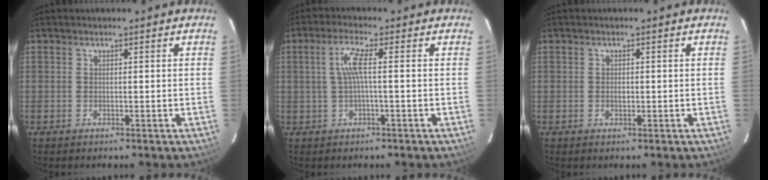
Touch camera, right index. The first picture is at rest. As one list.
[{"total": 4.1, "force": [-0.1, -0.2, 4.1], "torque": [-0.086, 0.003, 0.002]}, {"total": 1.0, "force": [-0.1, 0.7, 0.7], "torque": [-0.012, 0.001, -0.002]}]